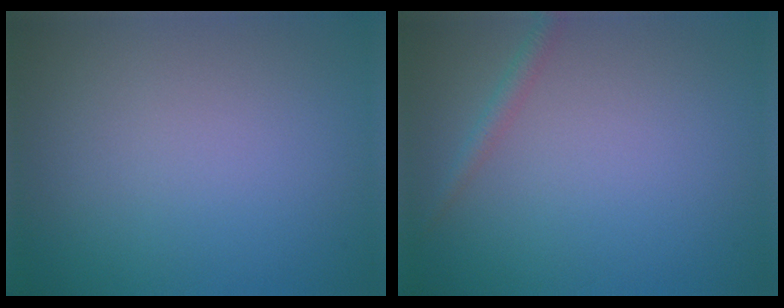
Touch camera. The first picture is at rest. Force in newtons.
{"total": 1.2, "press": 1.2, "slide": 0.1}